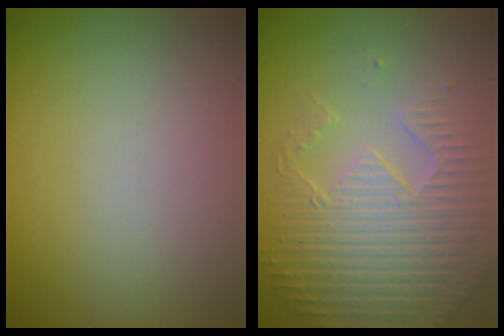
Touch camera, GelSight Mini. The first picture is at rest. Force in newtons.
{"total": 4.9, "press": 4.5, "slide": 1.9}